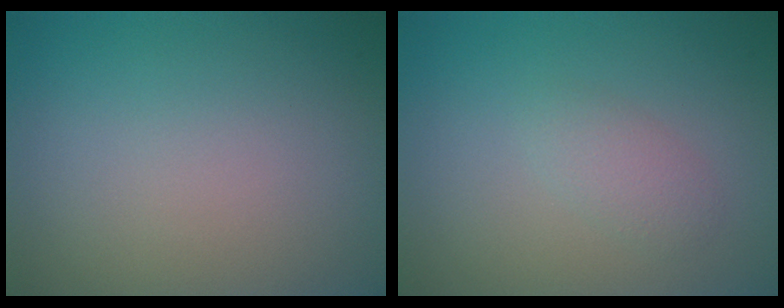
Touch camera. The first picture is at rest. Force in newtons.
{"total": 1.5, "press": 1.5, "slide": 0.0}